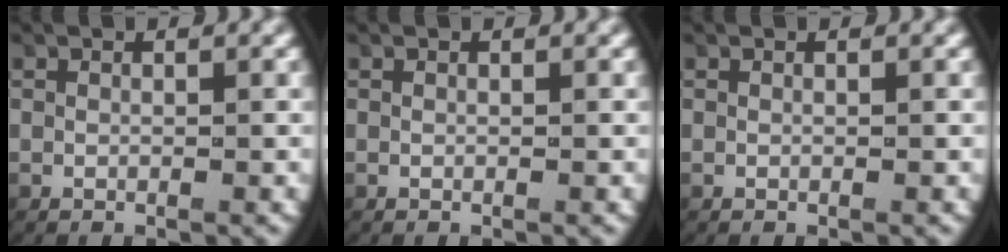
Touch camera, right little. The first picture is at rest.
{"total": 0.0}
{"total": 0.0}